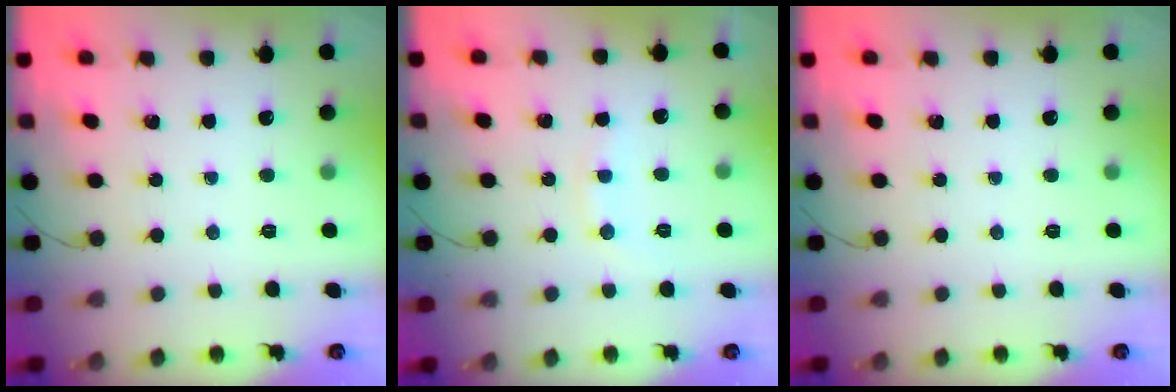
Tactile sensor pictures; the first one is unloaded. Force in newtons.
{"total": 6.5, "press": 6.5, "slide": 0.8}
{"total": 0.0}